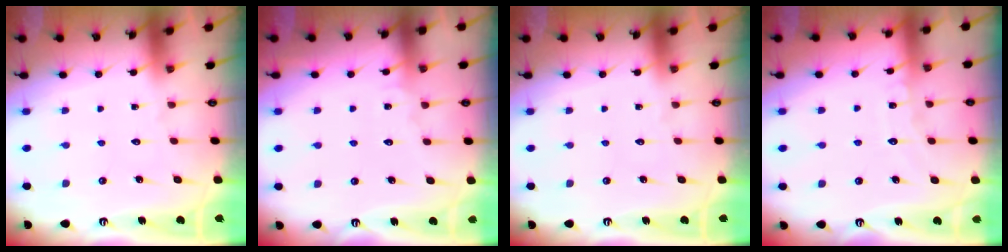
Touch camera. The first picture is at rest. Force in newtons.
{"total": 3.7, "press": 3.7, "slide": 0.4}
{"total": 0.0}
{"total": 6.0, "press": 6.0, "slide": 0.6}